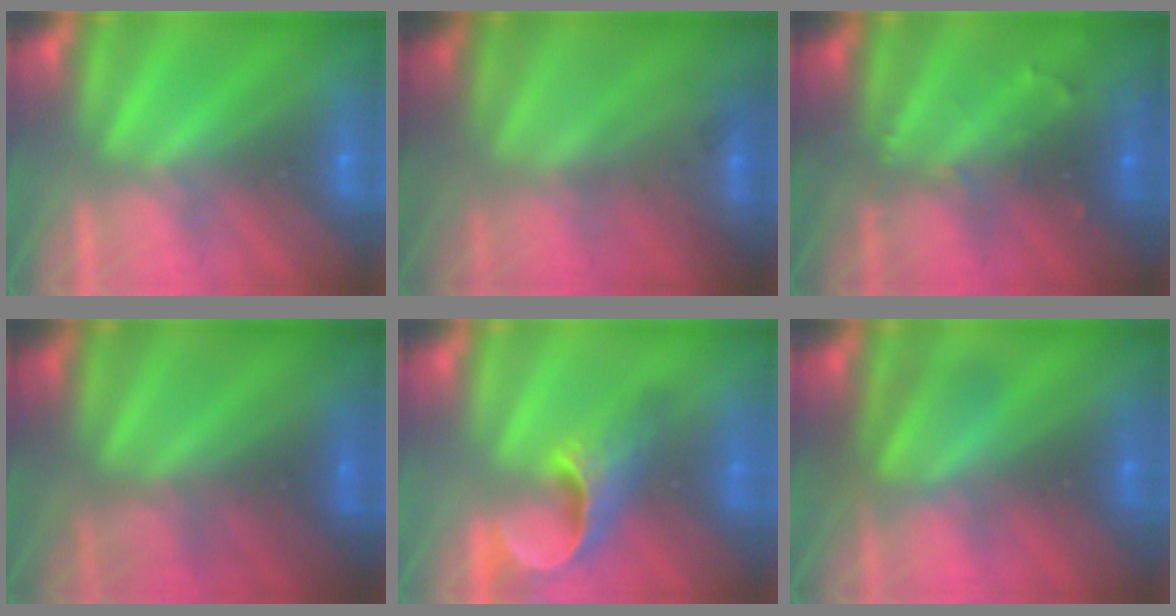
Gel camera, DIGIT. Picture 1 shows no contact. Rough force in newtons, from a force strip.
{"total": 2.2}
{"total": 2.8}
{"total": 2.4}
{"total": 5.2}
{"total": 3.1}